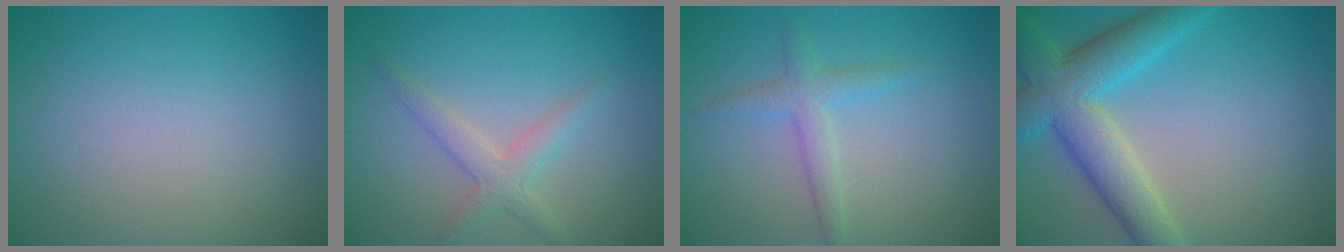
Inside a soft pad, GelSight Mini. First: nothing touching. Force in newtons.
{"total": 2.5, "press": 2.5, "slide": 0.0}
{"total": 2.3, "press": 2.3, "slide": 0.1}
{"total": 7.3, "press": 7.3, "slide": 0.4}